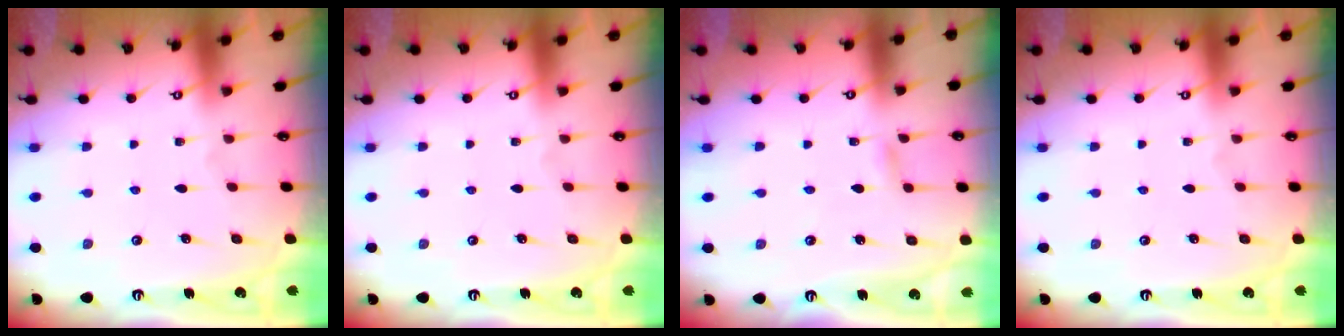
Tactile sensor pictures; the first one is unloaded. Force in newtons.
{"total": 0.0}
{"total": 2.7, "press": 2.7, "slide": 0.2}
{"total": 0.0}